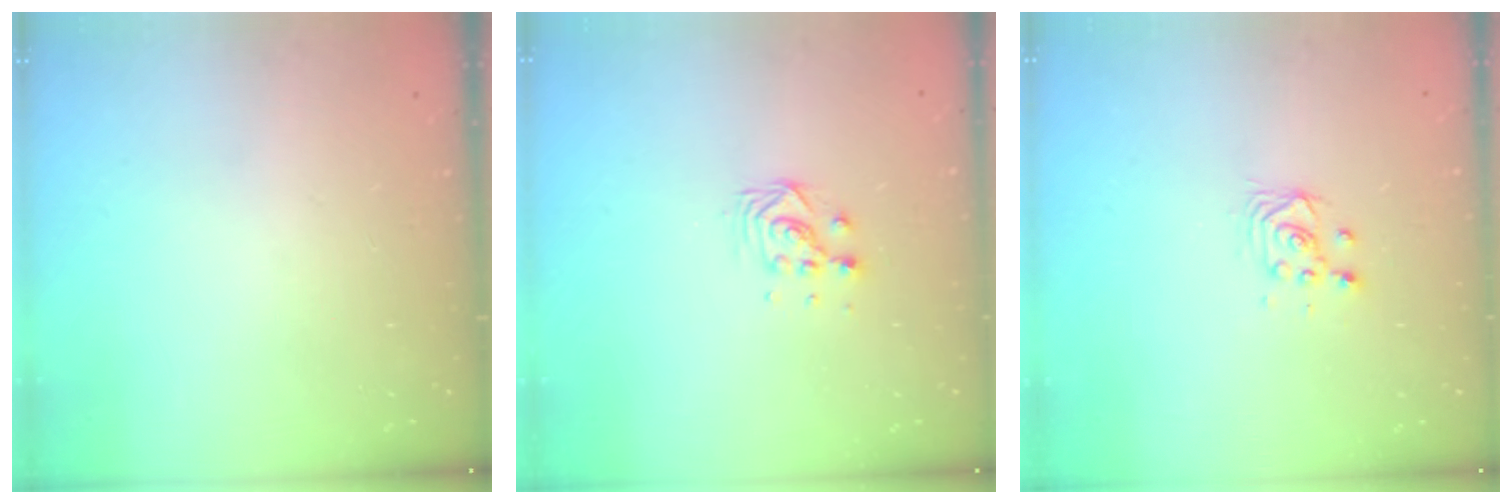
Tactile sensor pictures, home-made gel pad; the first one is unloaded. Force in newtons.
{"total": 4.3, "press": 4.2, "slide": 0.3}
{"total": 3.3, "press": 3.3, "slide": 0.4}